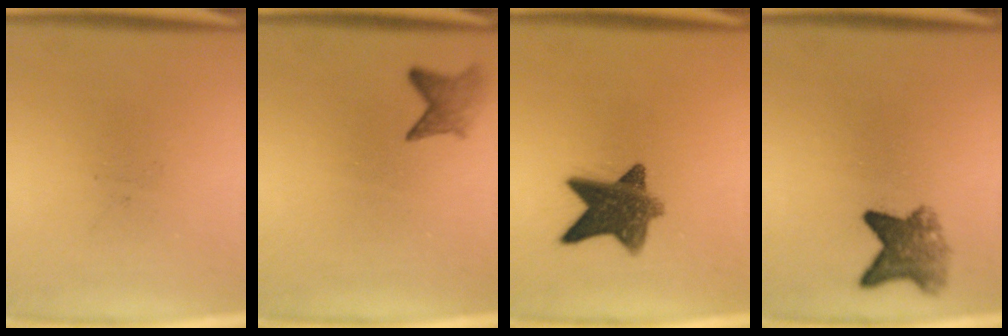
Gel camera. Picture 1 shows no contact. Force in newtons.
{"total": 2.4}
{"total": 9.9}
{"total": 5.6}